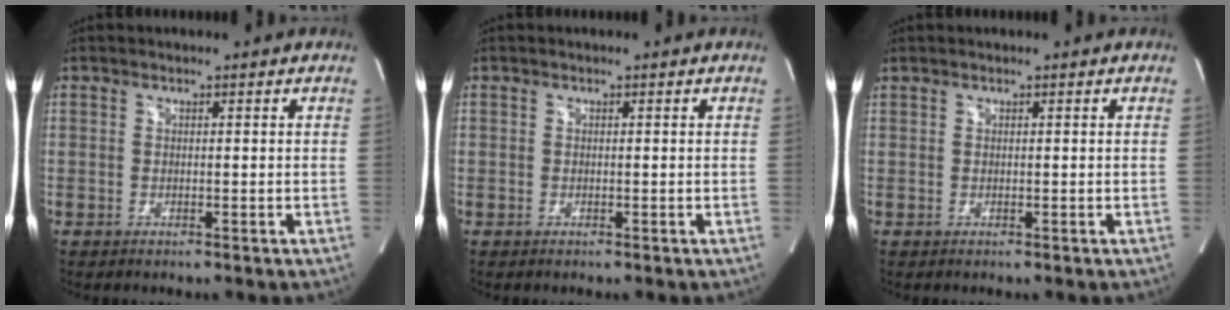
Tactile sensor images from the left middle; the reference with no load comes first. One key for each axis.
{"total": 0.0}
{"total": 0.0}